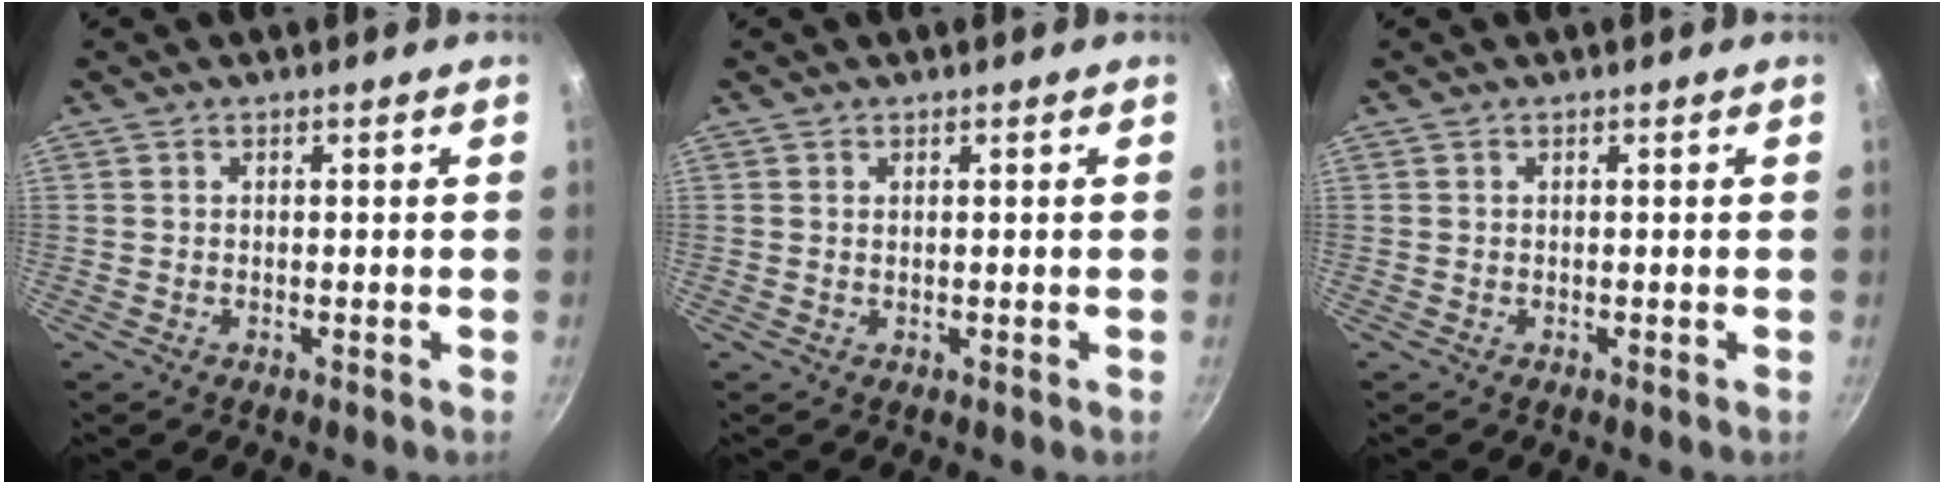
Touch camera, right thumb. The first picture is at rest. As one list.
[{"total": 0.5, "force": [0.2, 0.3, 0.4], "torque": [-0.007, 0.000, 0.004]}, {"total": 0.0}]